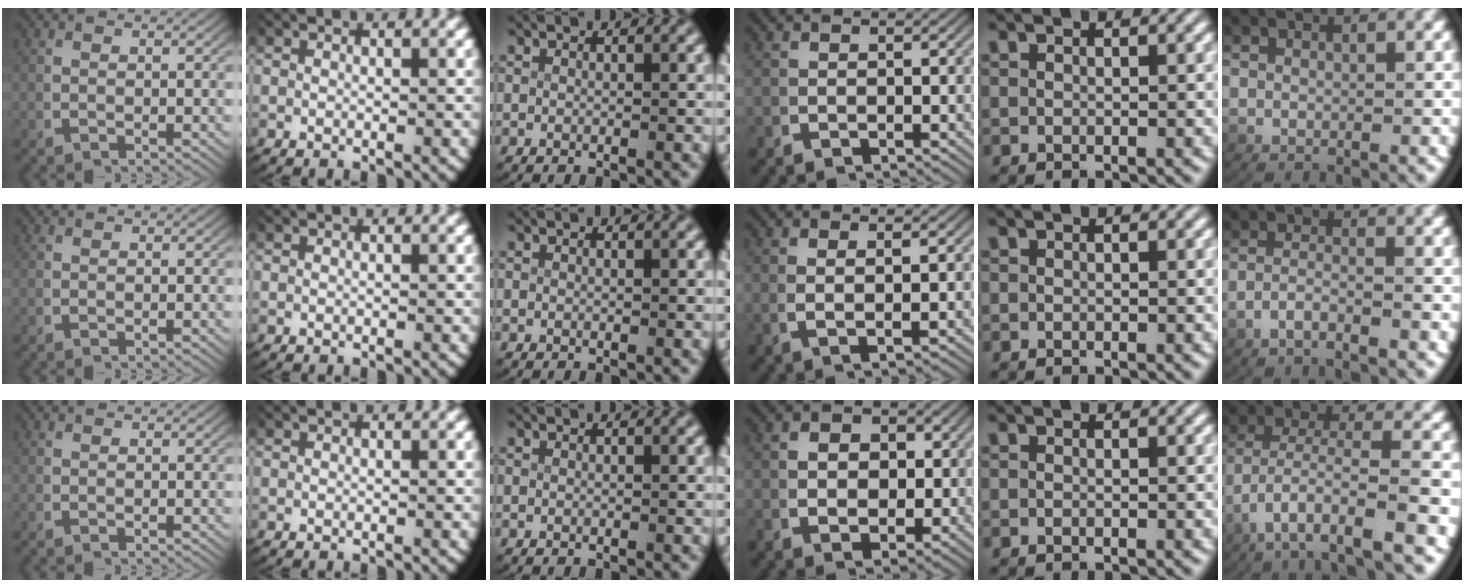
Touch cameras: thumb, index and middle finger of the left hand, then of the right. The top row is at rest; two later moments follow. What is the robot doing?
{"motion": "lift_and_place", "object": "towel"}